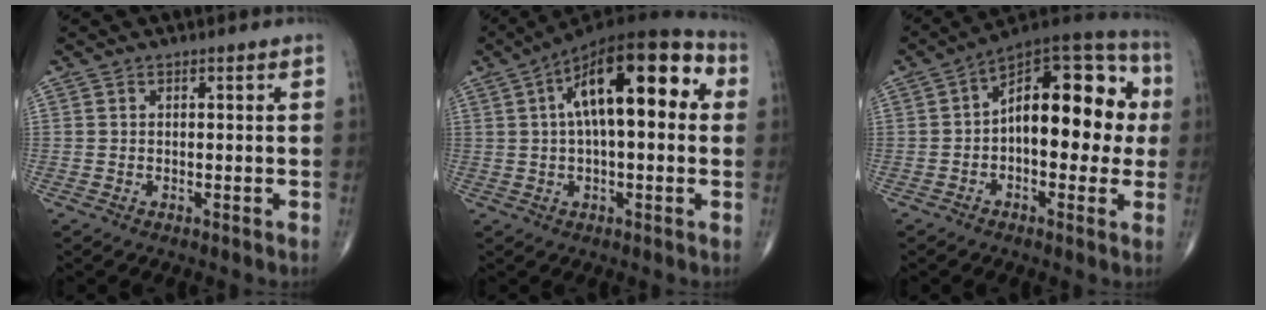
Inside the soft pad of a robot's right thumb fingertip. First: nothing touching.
{"total": 20.3, "force": [4.6, 8.2, 17.9], "torque": [-0.267, 0.036, 0.059]}
{"total": 19.3, "force": [0.9, 10.1, 16.4], "torque": [-0.201, 0.041, 0.003]}